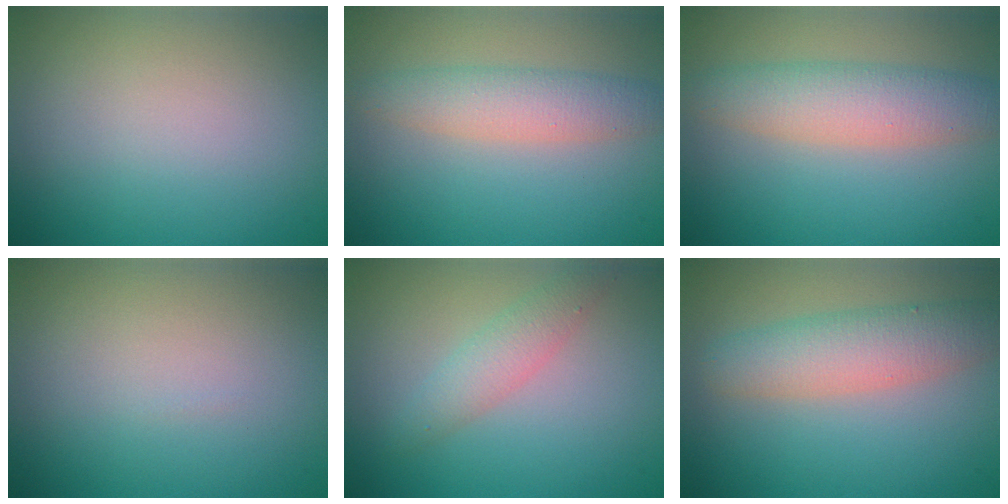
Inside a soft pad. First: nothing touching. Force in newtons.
{"total": 3.4, "press": 3.4, "slide": 0.1}
{"total": 4.6, "press": 4.6, "slide": 0.1}
{"total": 0.0}
{"total": 2.3, "press": 2.3, "slide": 0.1}
{"total": 4.5, "press": 4.5, "slide": 0.2}